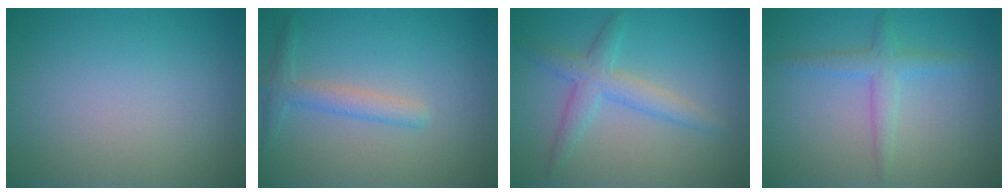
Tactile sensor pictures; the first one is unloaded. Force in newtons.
{"total": 2.3, "press": 2.3, "slide": 0.0}
{"total": 3.3, "press": 3.3, "slide": 0.1}
{"total": 2.5, "press": 2.5, "slide": 0.1}